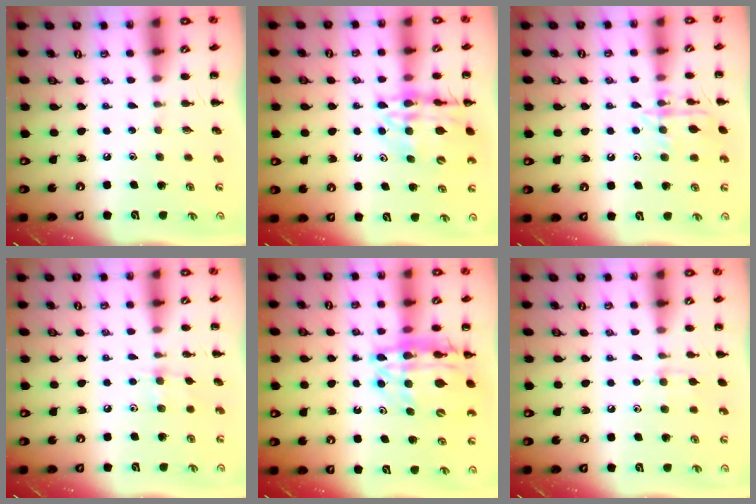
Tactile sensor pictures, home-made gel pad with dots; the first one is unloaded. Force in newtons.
{"total": 16.3, "press": 16.0, "slide": 3.1}
{"total": 12.5, "press": 12.5, "slide": 0.6}
{"total": 5.6, "press": 5.5, "slide": 1.1}
{"total": 18.6, "press": 18.0, "slide": 4.4}
{"total": 6.5, "press": 6.1, "slide": 2.2}